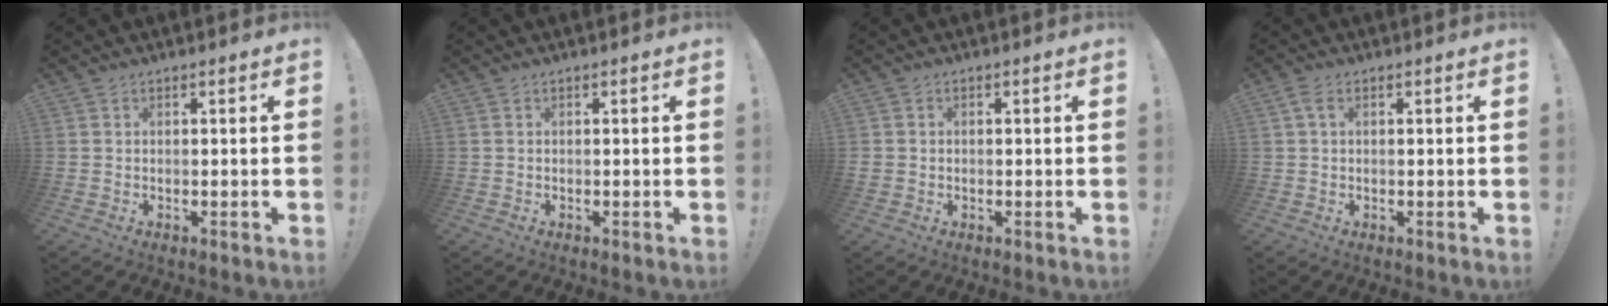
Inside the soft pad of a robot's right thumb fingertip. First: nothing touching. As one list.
[{"total": 0.0}, {"total": 1.3, "force": [-0.1, 1.3, 0.4], "torque": [-0.006, 0.004, -0.002]}, {"total": 2.6, "force": [0.9, 1.4, 2.0], "torque": [-0.033, 0.002, 0.014]}]